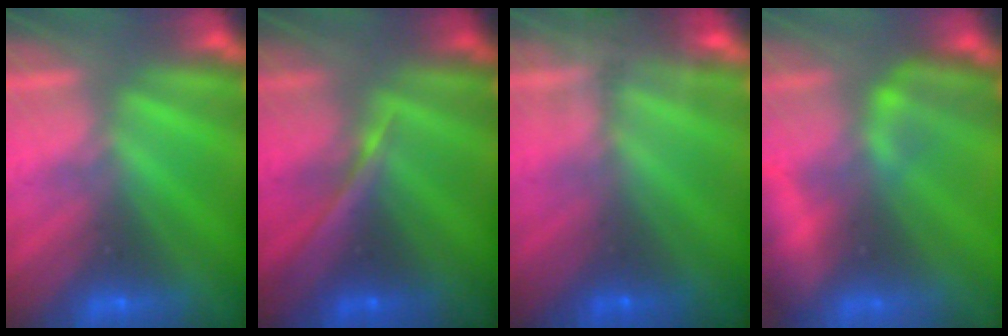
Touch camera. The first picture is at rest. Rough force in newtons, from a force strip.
{"total": 2.3}
{"total": 9.2}
{"total": 8.1}